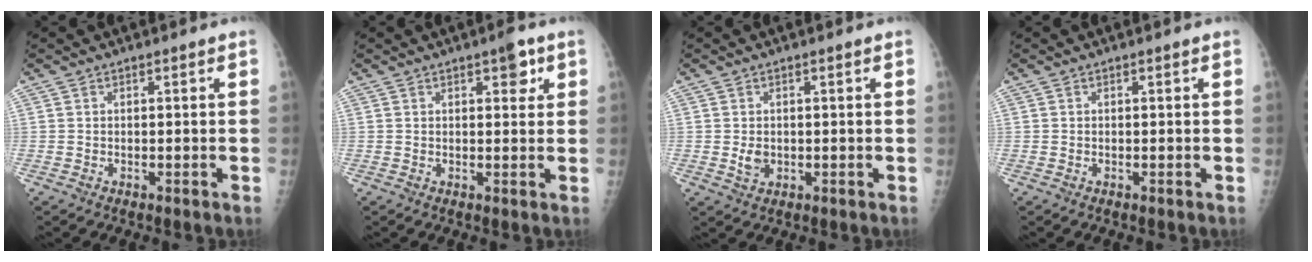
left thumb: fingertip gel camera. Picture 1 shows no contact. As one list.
[{"total": 3.6, "force": [1.9, 1.6, 2.6], "torque": [-0.020, -0.004, 0.020]}, {"total": 2.3, "force": [0.0, 1.8, 1.5], "torque": [-0.020, -0.002, 0.004]}, {"total": 0.0}]